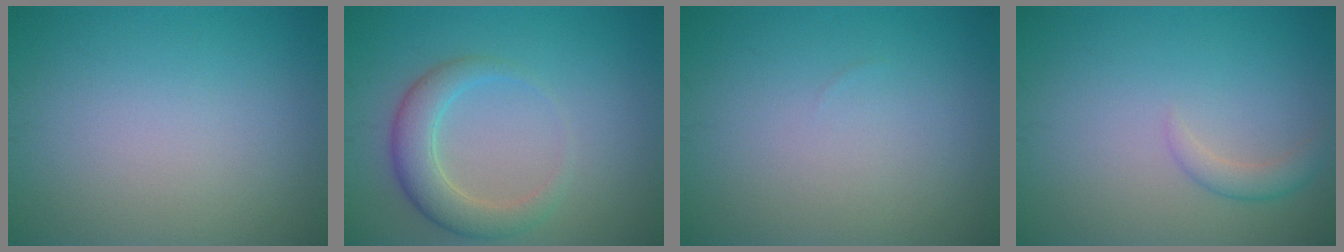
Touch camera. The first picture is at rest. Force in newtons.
{"total": 3.9, "press": 3.9, "slide": 0.3}
{"total": 0.0}
{"total": 1.6, "press": 1.6, "slide": 0.0}